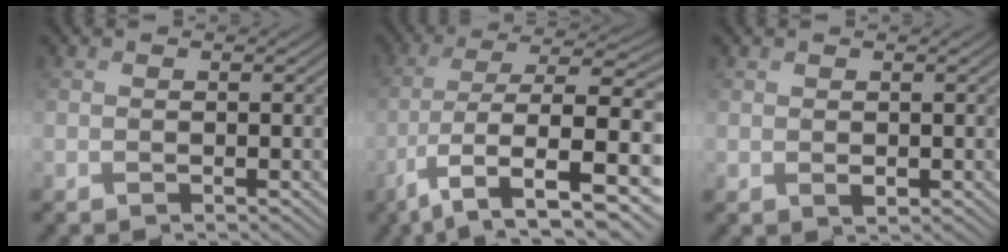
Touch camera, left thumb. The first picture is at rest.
{"total": 11.9, "force": [-2.0, 5.2, 10.6], "torque": [-0.216, -0.015, -0.028]}
{"total": 0.9, "force": [0.1, 0.8, 0.2], "torque": [-0.005, -0.006, 0.004]}